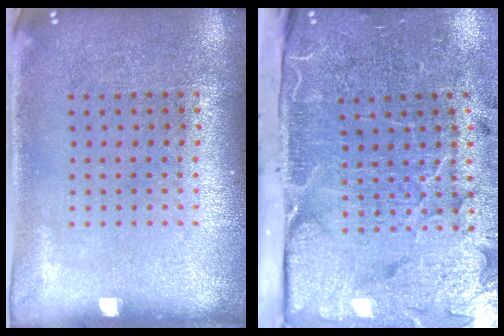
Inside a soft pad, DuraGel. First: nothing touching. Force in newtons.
{"total": 5.1, "press": 3.8, "slide": 3.3}